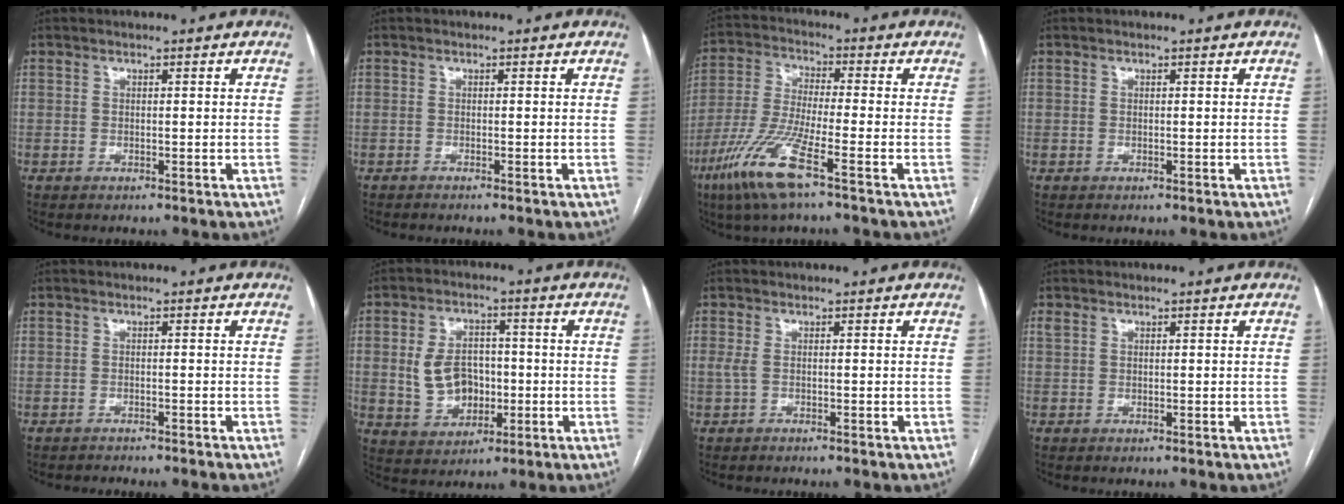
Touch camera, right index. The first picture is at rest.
{"total": 1.2, "force": [-1.0, -0.3, 0.5], "torque": [-0.001, 0.004, -0.015]}
{"total": 11.1, "force": [-6.2, 0.5, 9.3], "torque": [-0.203, -0.025, -0.127]}
{"total": 0.0}
{"total": 2.7, "force": [-2.6, 0.1, 0.6], "torque": [-0.008, -0.003, -0.031]}
{"total": 8.5, "force": [-0.3, 6.3, 5.7], "torque": [-0.115, 0.012, 0.005]}
{"total": 1.6, "force": [-0.9, 0.1, 1.3], "torque": [-0.024, -0.001, -0.013]}
{"total": 0.9, "force": [0.6, 0.5, 0.4], "torque": [-0.014, 0.015, 0.014]}